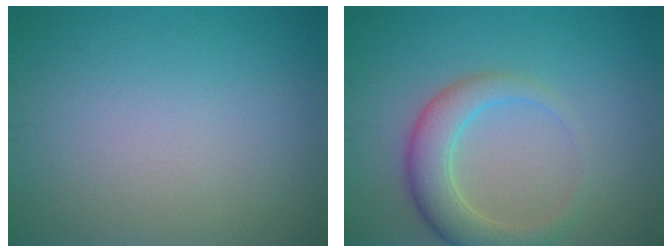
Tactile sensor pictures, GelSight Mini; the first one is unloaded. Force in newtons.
{"total": 4.5, "press": 4.5, "slide": 0.4}